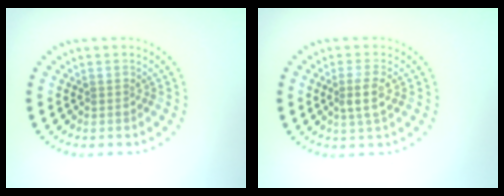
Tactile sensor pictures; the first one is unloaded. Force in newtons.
{"total": 2.3, "press": 2.0, "slide": 1.1}